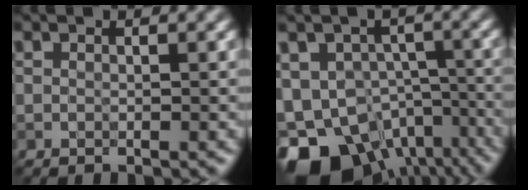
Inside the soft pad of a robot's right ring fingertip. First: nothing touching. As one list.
[{"total": 13.3, "force": [-8.0, 8.5, 6.4], "torque": [-0.117, -0.034, -0.108]}]